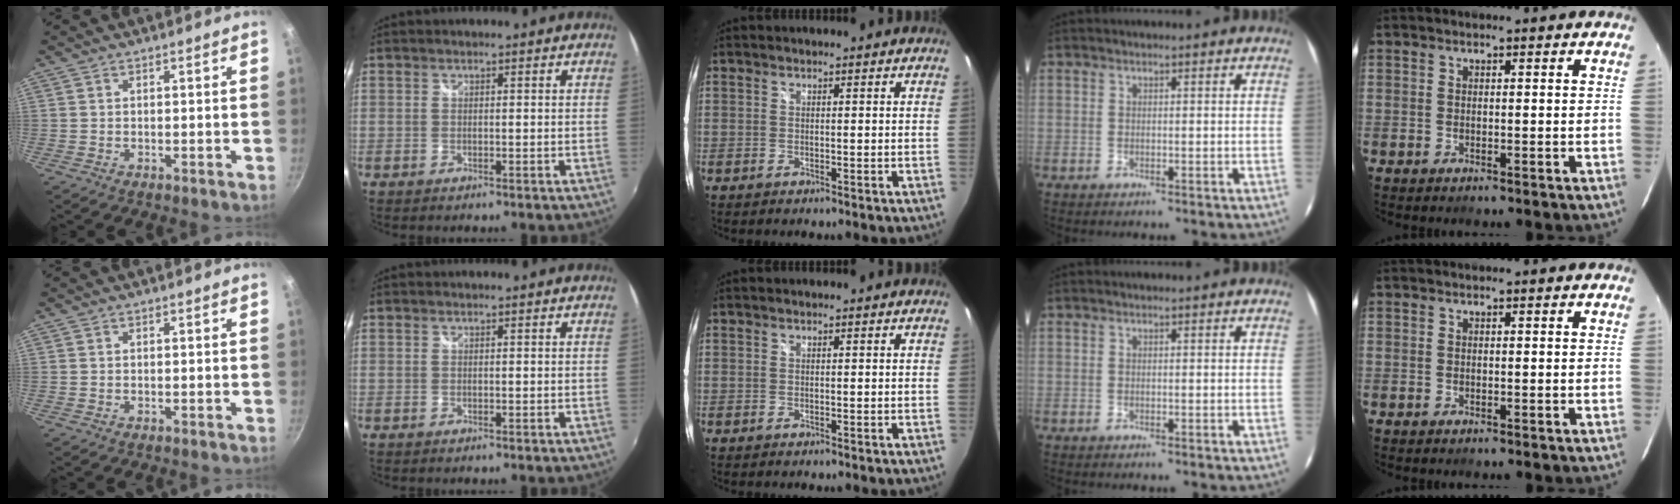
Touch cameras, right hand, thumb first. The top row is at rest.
{}